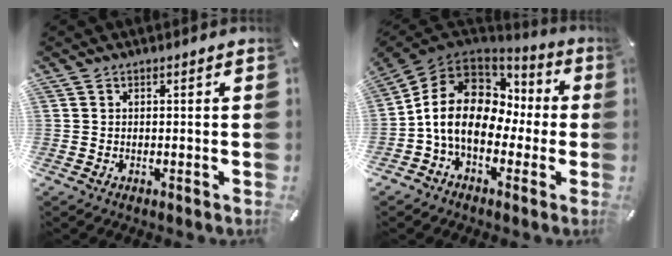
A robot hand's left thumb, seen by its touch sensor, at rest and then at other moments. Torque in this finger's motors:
{"motor_torque": [1.39, 2.73, 1.26, -0.53, 0.40]}